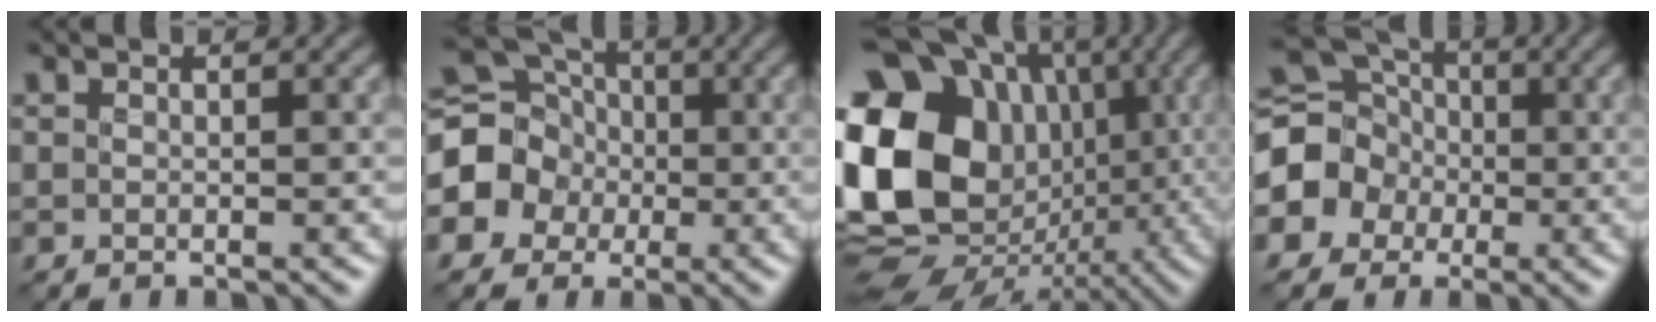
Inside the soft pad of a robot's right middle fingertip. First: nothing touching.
{"total": 9.5, "force": [-1.4, 8.8, 3.3], "torque": [-0.095, 0.013, -0.055]}
{"total": 20.6, "force": [0.7, 16.6, 12.1], "torque": [-0.248, -0.007, -0.003]}
{"total": 8.3, "force": [-1.6, 7.6, 2.9], "torque": [-0.074, 0.007, -0.064]}